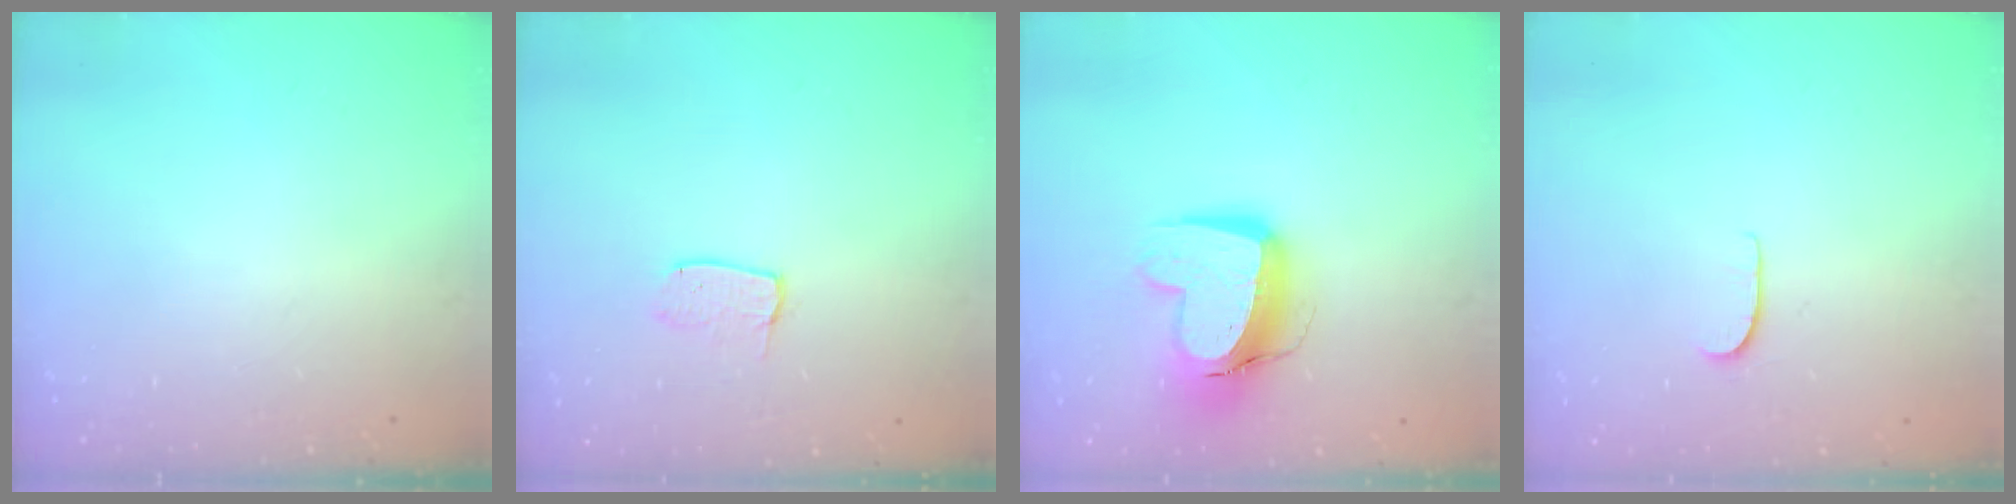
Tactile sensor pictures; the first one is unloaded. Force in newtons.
{"total": 3.8, "press": 3.8, "slide": 0.3}
{"total": 14.0, "press": 14.0, "slide": 1.5}
{"total": 4.2, "press": 4.2, "slide": 0.4}